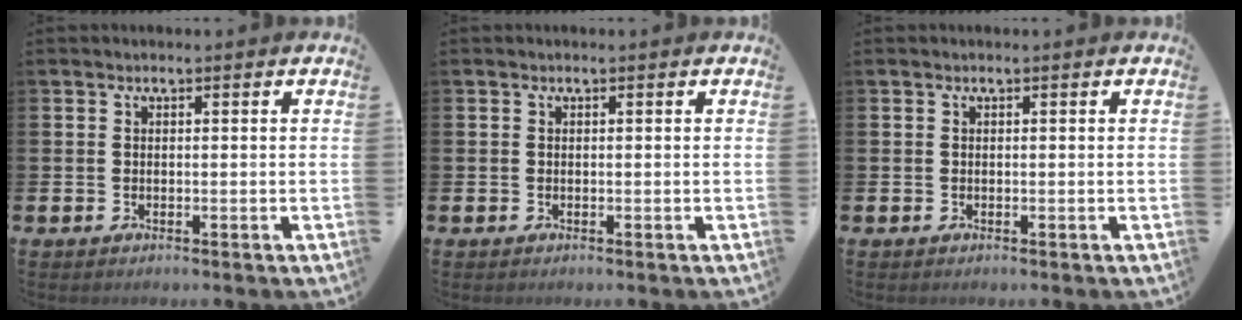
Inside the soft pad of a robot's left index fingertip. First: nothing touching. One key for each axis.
{"total": 0.0}
{"total": 0.0}